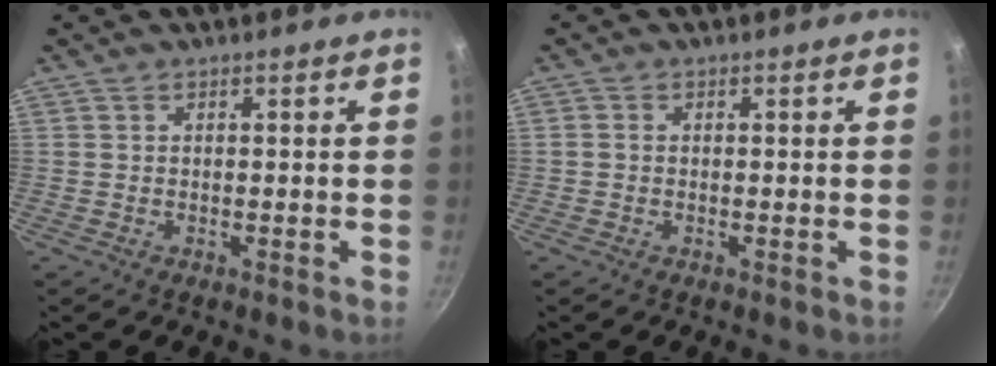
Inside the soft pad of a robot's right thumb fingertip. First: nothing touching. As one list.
[{"total": 0.8, "force": [-0.1, 0.7, 0.3], "torque": [-0.006, 0.003, -0.004]}]